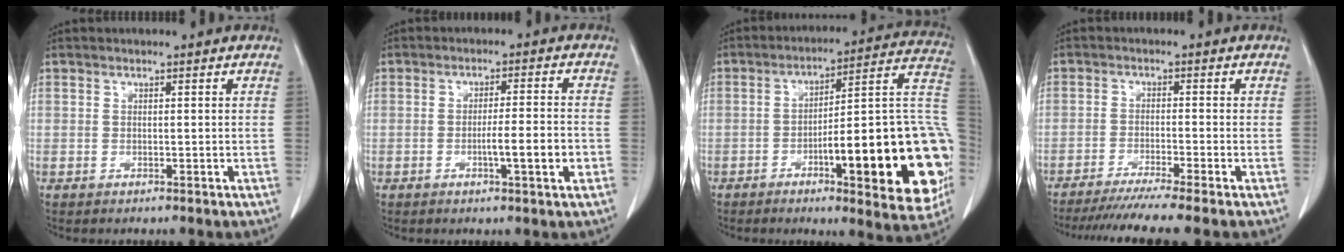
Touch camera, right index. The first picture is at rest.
{"total": 6.0, "force": [-1.9, 0.1, 5.7], "torque": [-0.085, -0.003, -0.026]}
{"total": 24.8, "force": [-6.3, 4.4, 23.5], "torque": [-0.233, 0.021, -0.076]}
{"total": 8.5, "force": [-7.2, -1.8, 4.2], "torque": [-0.054, -0.028, -0.115]}